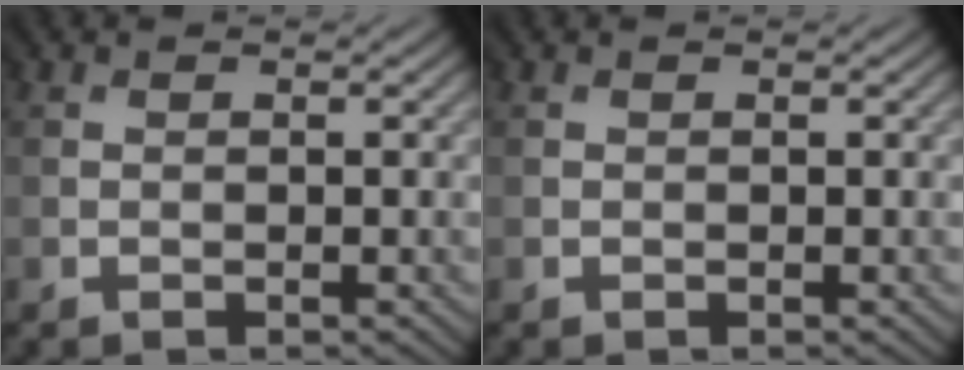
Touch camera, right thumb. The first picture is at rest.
{"total": 0.0}